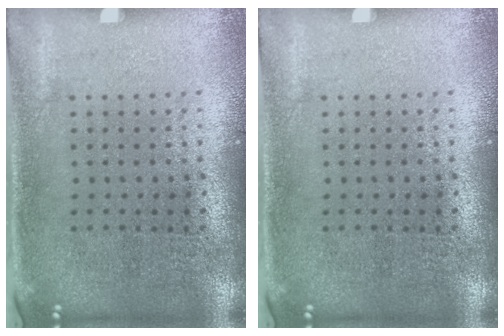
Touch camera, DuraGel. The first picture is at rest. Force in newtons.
{"total": 0.0}